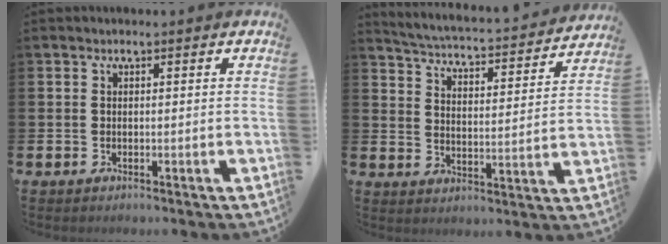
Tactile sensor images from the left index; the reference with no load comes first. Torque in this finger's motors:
{"motor_torque": [0.73, -0.85, 0.26, 0.02]}